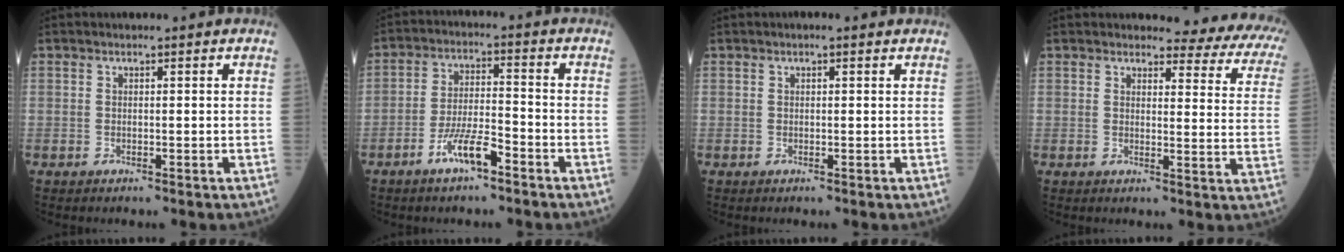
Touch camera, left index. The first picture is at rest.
{"total": 6.5, "force": [-4.2, 1.2, 4.8], "torque": [-0.095, 0.000, -0.080]}
{"total": 0.6, "force": [0.3, 0.1, 0.5], "torque": [-0.010, 0.012, 0.001]}
{"total": 12.6, "force": [11.6, 2.7, 4.1], "torque": [-0.014, -0.068, 0.092]}